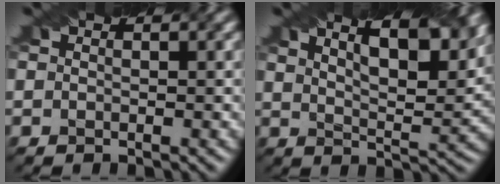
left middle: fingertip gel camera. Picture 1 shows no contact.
{"total": 11.2, "force": [7.2, 3.7, 7.8], "torque": [-0.091, 0.033, 0.077]}